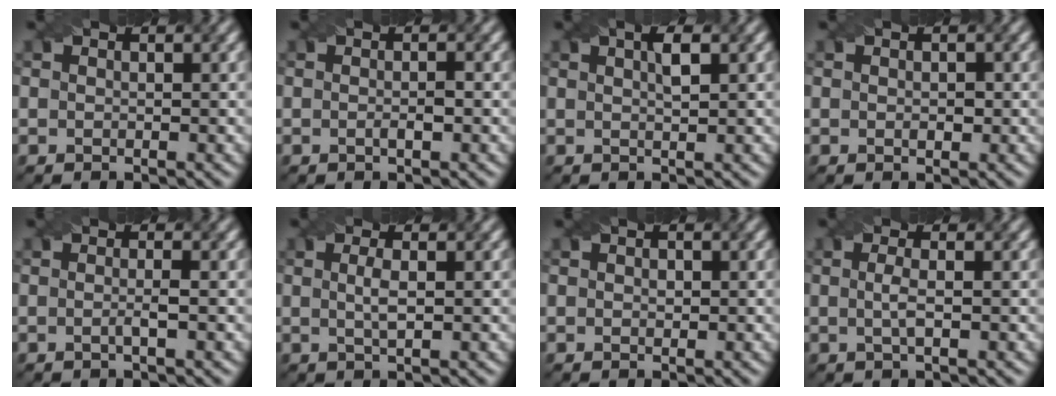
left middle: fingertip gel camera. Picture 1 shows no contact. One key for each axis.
{"total": 1.2, "fx": -0.4, "fy": 0.1, "fz": 1.1, "tx": -0.020, "ty": -0.001, "tz": -0.006}
{"total": 1.6, "fx": 0.7, "fy": 0.3, "fz": 1.4, "tx": -0.024, "ty": 0.004, "tz": 0.012}
{"total": 1.0, "fx": -0.1, "fy": 0.5, "fz": 0.8, "tx": -0.012, "ty": -0.001, "tz": 0.000}
{"total": 1.3, "fx": -0.4, "fy": 0.2, "fz": 1.3, "tx": -0.023, "ty": -0.003, "tz": -0.008}
{"total": 1.6, "fx": 0.1, "fy": 0.4, "fz": 1.6, "tx": -0.034, "ty": 0.003, "tz": 0.002}
{"total": 0.6, "fx": 0.0, "fy": 0.5, "fz": 0.4, "tx": -0.007, "ty": -0.001, "tz": 0.000}
{"total": 1.6, "fx": -0.1, "fy": 0.4, "fz": 1.5, "tx": -0.033, "ty": 0.002, "tz": -0.004}